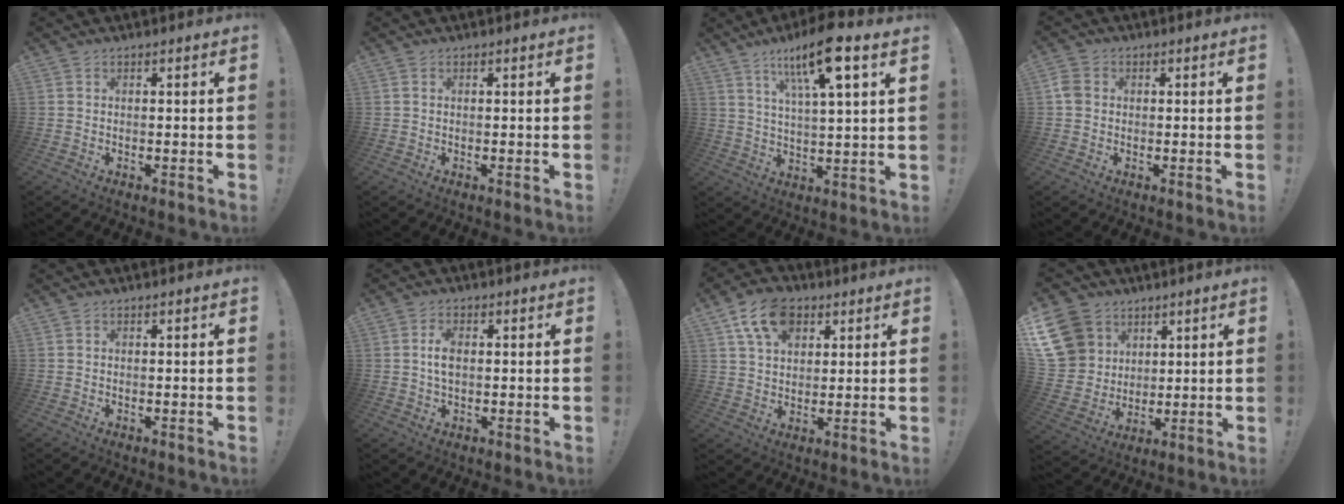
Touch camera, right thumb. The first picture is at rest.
{"total": 0.0}
{"total": 13.9, "force": [7.7, 2.2, 11.3], "torque": [-0.188, -0.032, 0.118]}
{"total": 4.0, "force": [0.3, 3.4, 2.1], "torque": [-0.039, 0.007, 0.009]}
{"total": 0.0}
{"total": 5.6, "force": [0.7, 3.7, 4.1], "torque": [-0.057, 0.002, 0.010]}
{"total": 12.7, "force": [6.2, 8.6, 7.0], "torque": [-0.113, -0.015, 0.119]}
{"total": 16.5, "force": [6.2, 13.8, 6.7], "torque": [-0.115, -0.024, 0.140]}